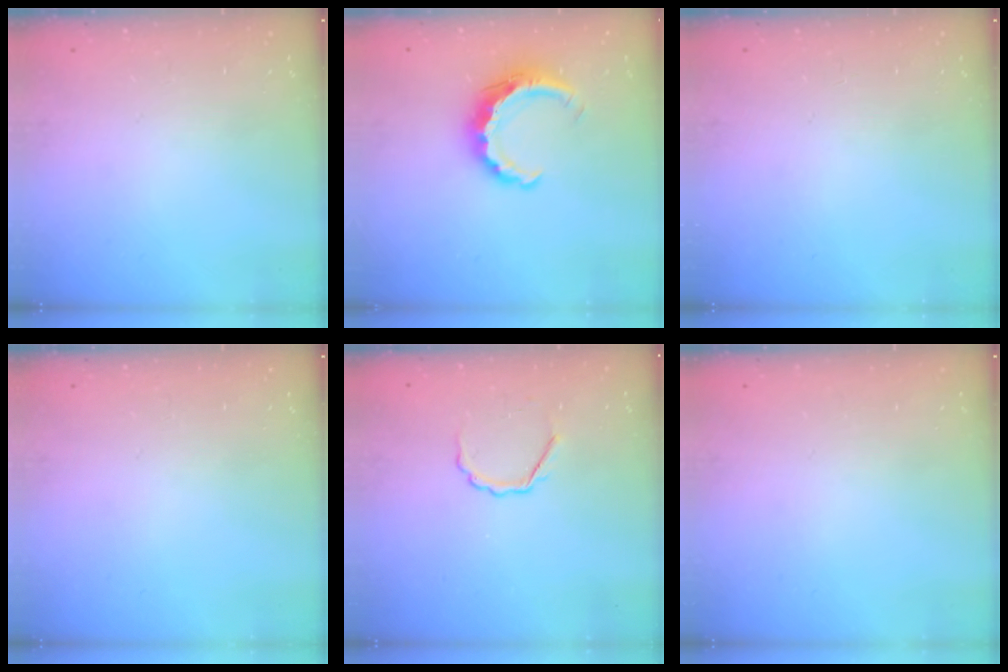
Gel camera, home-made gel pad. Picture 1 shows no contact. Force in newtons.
{"total": 10.1, "press": 10.0, "slide": 1.5}
{"total": 0.0}
{"total": 0.0}
{"total": 3.8, "press": 3.8, "slide": 0.7}
{"total": 0.0}